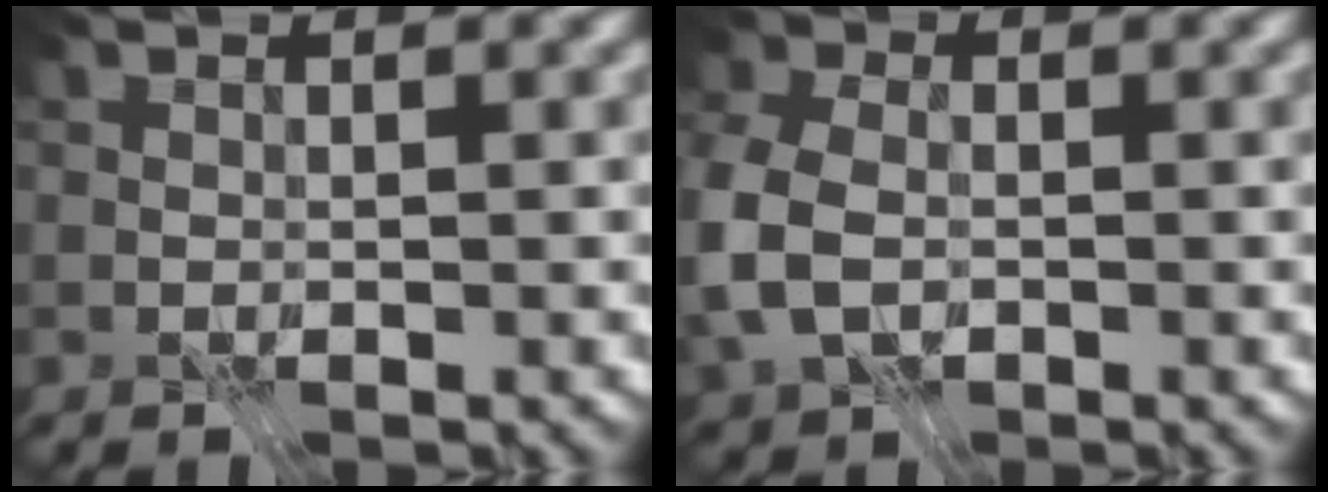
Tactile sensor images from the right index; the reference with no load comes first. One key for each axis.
{"total": 7.2, "fx": -1.5, "fy": 5.2, "fz": 4.7, "tx": -0.132, "ty": -0.004, "tz": -0.039}